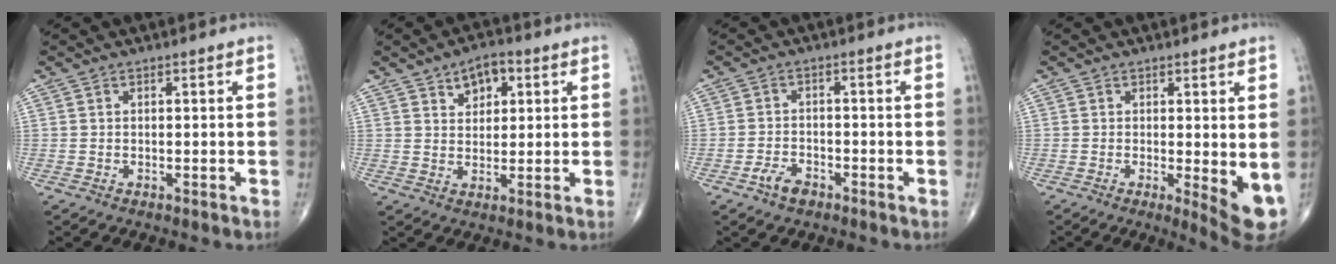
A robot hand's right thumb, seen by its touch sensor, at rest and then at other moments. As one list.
[{"total": 5.9, "force": [2.8, 3.7, 3.7], "torque": [-0.028, -0.008, 0.039]}, {"total": 3.5, "force": [-2.2, 1.9, 1.9], "torque": [-0.029, 0.013, -0.041]}, {"total": 6.4, "force": [-0.6, 1.7, 6.2], "torque": [-0.076, -0.015, -0.006]}]